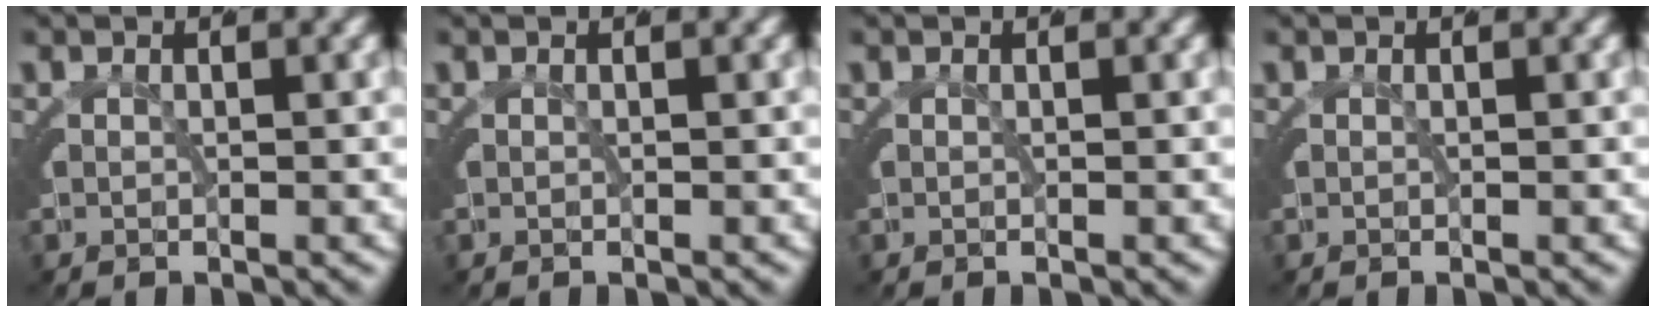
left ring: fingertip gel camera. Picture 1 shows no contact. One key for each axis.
{"total": 0.0}
{"total": 0.0}
{"total": 0.0}